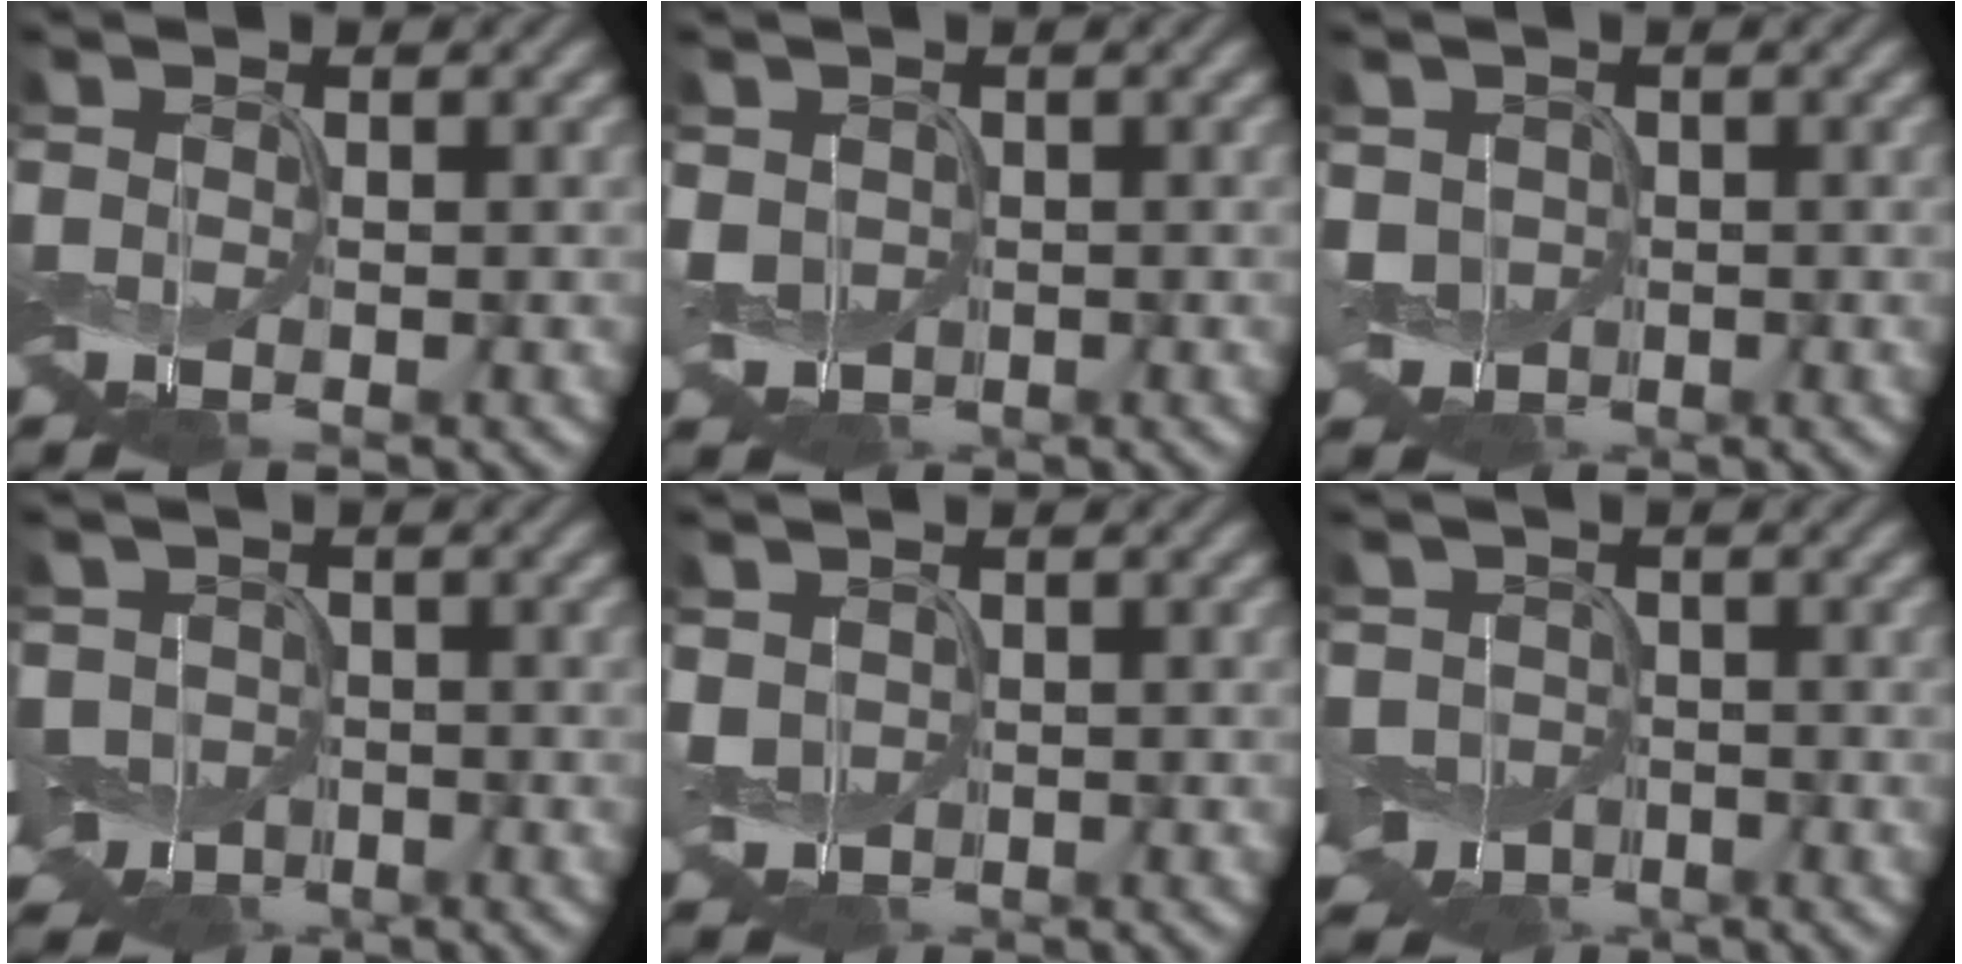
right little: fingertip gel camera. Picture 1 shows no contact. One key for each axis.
{"total": 2.6, "fx": -0.5, "fy": 2.2, "fz": 1.2, "tx": -0.034, "ty": 0.000, "tz": -0.011}
{"total": 2.9, "fx": -0.7, "fy": 2.5, "fz": 1.3, "tx": -0.034, "ty": 0.001, "tz": -0.015}
{"total": 4.7, "fx": -1.5, "fy": 3.7, "fz": 2.4, "tx": -0.048, "ty": -0.004, "tz": -0.038}
{"total": 2.3, "fx": -0.3, "fy": 1.9, "fz": 1.2, "tx": -0.034, "ty": 0.001, "tz": -0.007}
{"total": 4.5, "fx": -1.6, "fy": 3.7, "fz": 2.2, "tx": -0.039, "ty": -0.006, "tz": -0.039}